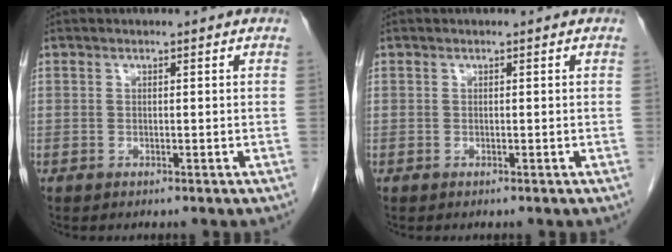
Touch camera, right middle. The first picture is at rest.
{"total": 0.0}